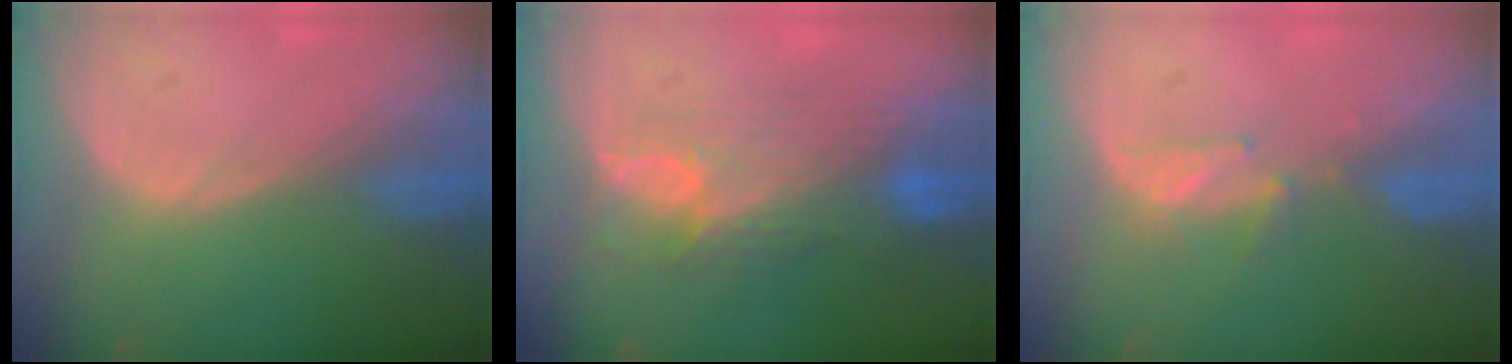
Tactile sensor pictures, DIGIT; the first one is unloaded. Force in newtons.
{"total": 8.7, "press": 8.2, "slide": 2.9}
{"total": 3.0, "press": 2.9, "slide": 0.8}